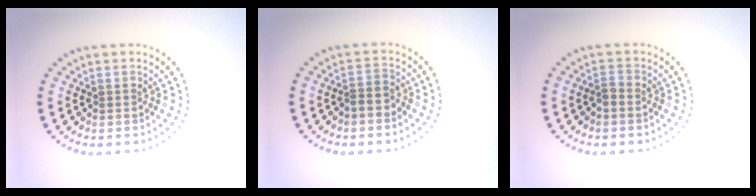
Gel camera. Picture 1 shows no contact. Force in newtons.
{"total": 1.6, "press": 1.4, "slide": 0.8}
{"total": 0.9, "press": 0.7, "slide": 0.5}